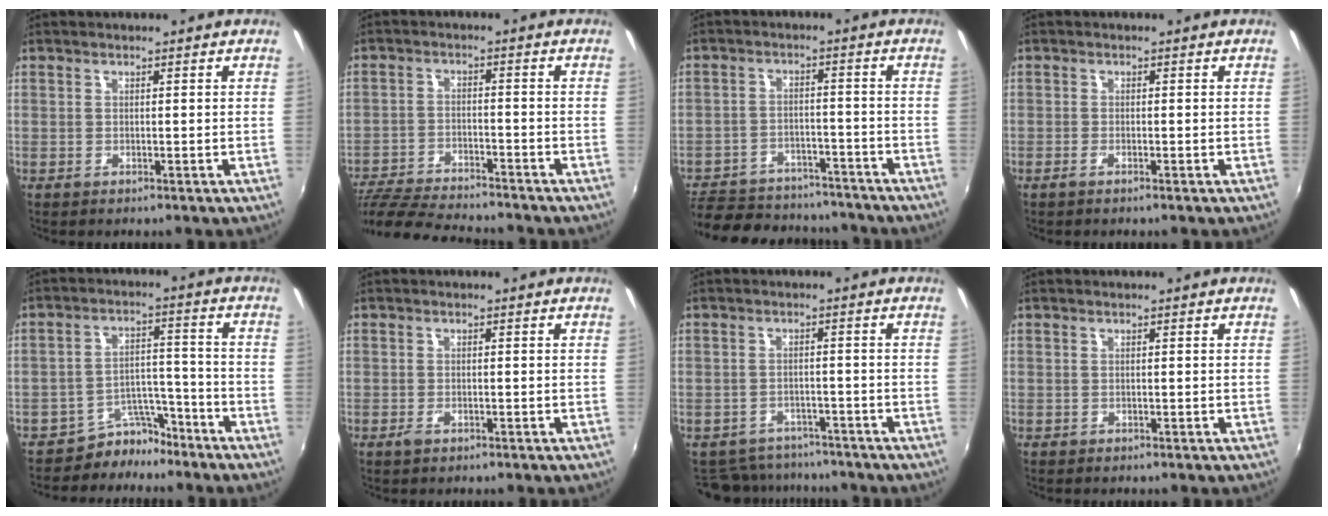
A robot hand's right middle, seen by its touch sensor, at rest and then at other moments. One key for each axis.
{"total": 15.4, "fx": -13.8, "fy": 2.5, "fz": 6.3, "tx": -0.148, "ty": -0.025, "tz": -0.234}
{"total": 20.2, "fx": -16.7, "fy": 8.6, "fz": 7.5, "tx": -0.179, "ty": 0.011, "tz": -0.227}
{"total": 1.1, "fx": -0.8, "fy": 0.0, "fz": 0.7, "tx": -0.017, "ty": -0.003, "tz": -0.018}
{"total": 6.9, "fx": -5.9, "fy": 3.4, "fz": 0.6, "tx": -0.006, "ty": 0.032, "tz": -0.094}
{"total": 1.4, "fx": -0.9, "fy": 0.6, "fz": 0.9, "tx": -0.019, "ty": -0.004, "tz": -0.017}
{"total": 8.7, "fx": -7.7, "fy": 3.9, "fz": 1.5, "tx": -0.046, "ty": -0.001, "tz": -0.109}
{"total": 0.0}